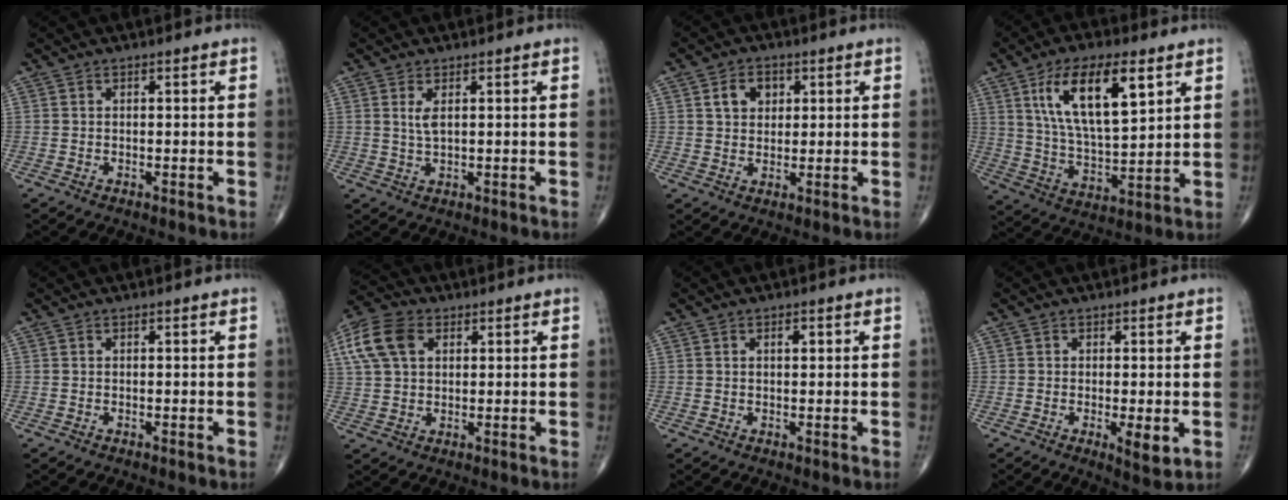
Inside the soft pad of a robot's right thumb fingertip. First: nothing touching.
{"total": 2.5, "force": [0.9, 0.8, 2.2], "torque": [-0.047, -0.006, 0.023]}
{"total": 5.2, "force": [1.8, 3.9, 2.9], "torque": [-0.028, -0.004, 0.029]}
{"total": 16.6, "force": [7.1, 6.3, 13.5], "torque": [-0.226, -0.027, 0.134]}
{"total": 0.0}
{"total": 11.1, "force": [3.8, 7.4, 7.3], "torque": [-0.157, 0.012, 0.072]}
{"total": 1.4, "force": [0.6, 0.6, 1.1], "torque": [-0.015, 0.000, 0.008]}
{"total": 4.0, "force": [-0.8, 1.2, 3.7], "torque": [-0.062, -0.014, -0.013]}